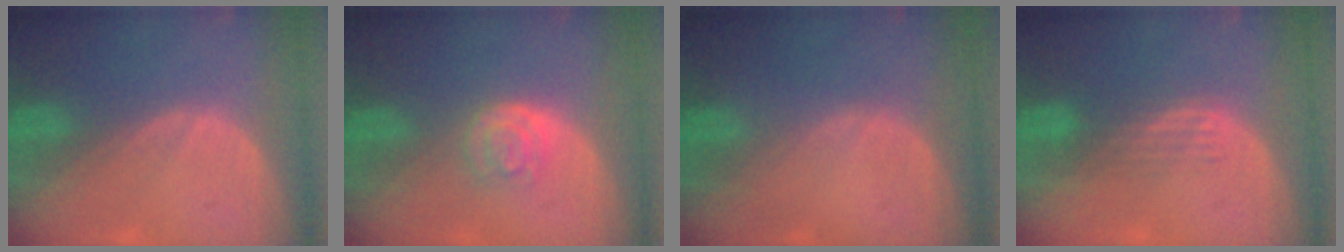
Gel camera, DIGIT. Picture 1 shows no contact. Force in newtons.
{"total": 3.4, "press": 3.3, "slide": 0.9}
{"total": 0.0}
{"total": 3.0, "press": 2.7, "slide": 1.3}